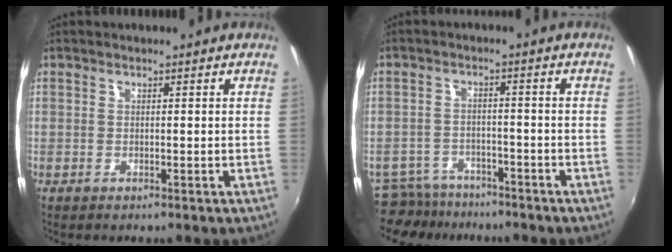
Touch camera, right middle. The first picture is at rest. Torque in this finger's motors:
{"motor_torque": [-0.58, -0.41, -0.10, -0.07]}